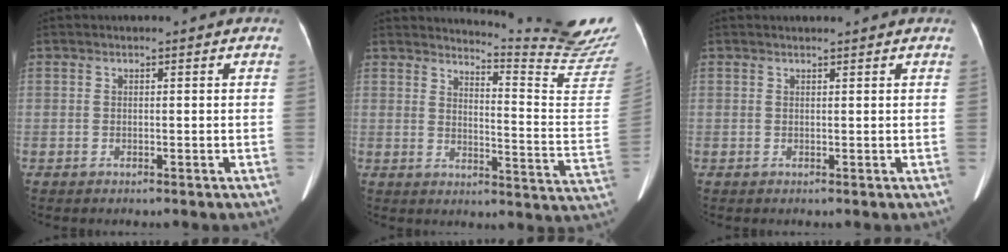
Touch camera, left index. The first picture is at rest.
{"total": 16.1, "force": [15.5, -3.2, 2.7], "torque": [-0.048, -0.152, 0.177]}
{"total": 2.1, "force": [2.0, 0.2, 0.7], "torque": [-0.012, 0.012, 0.025]}